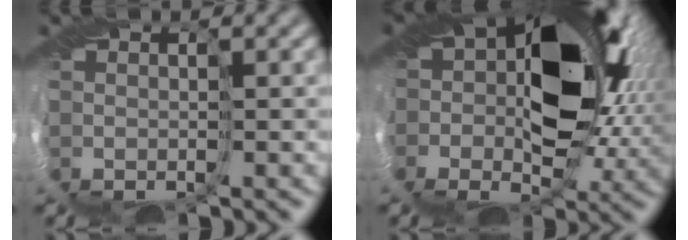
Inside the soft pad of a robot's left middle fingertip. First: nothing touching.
{"total": 15.0, "force": [1.4, 9.8, 11.2], "torque": [-0.143, -0.003, 0.018]}